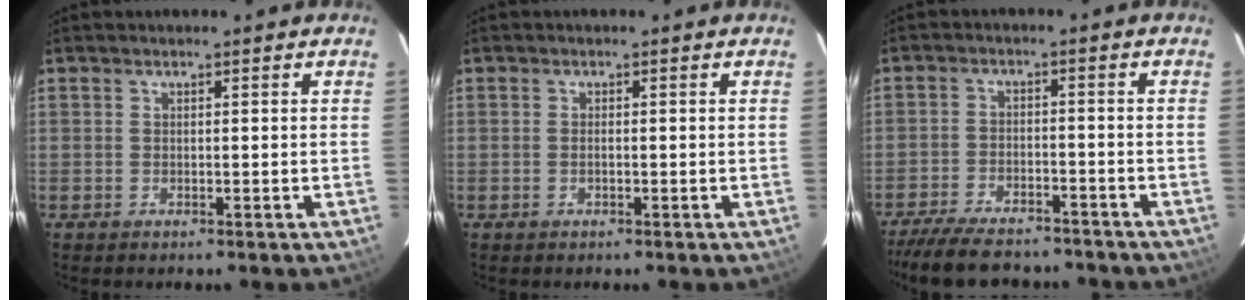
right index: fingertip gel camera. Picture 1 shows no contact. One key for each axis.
{"total": 0.6, "fx": -0.1, "fy": 0.2, "fz": 0.5, "tx": -0.011, "ty": 0.001, "tz": -0.003}
{"total": 16.0, "fx": -13.6, "fy": 4.9, "fz": 6.9, "tx": -0.151, "ty": -0.015, "tz": -0.204}